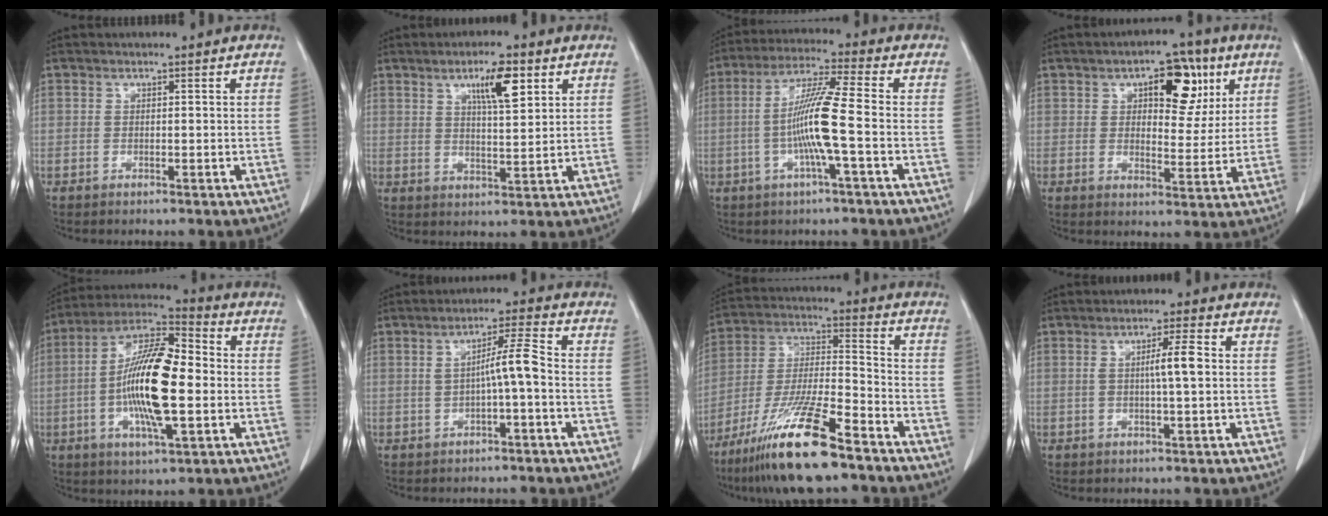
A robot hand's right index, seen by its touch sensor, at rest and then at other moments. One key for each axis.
{"total": 6.8, "fx": 3.5, "fy": 1.2, "fz": 5.7, "tx": -0.098, "ty": 0.000, "tz": 0.058}
{"total": 9.7, "fx": -1.6, "fy": -0.6, "fz": 9.5, "tx": -0.188, "ty": 0.005, "tz": -0.035}
{"total": 9.7, "fx": 4.4, "fy": 4.6, "fz": 7.3, "tx": -0.094, "ty": 0.018, "tz": 0.064}
{"total": 16.5, "fx": -1.4, "fy": 3.9, "fz": 16.0, "tx": -0.304, "ty": 0.010, "tz": -0.027}
{"total": 4.7, "fx": -0.6, "fy": -0.1, "fz": 4.7, "tx": -0.073, "ty": 0.014, "tz": -0.006}
{"total": 16.5, "fx": -11.3, "fy": 1.7, "fz": 12.0, "tx": -0.254, "ty": -0.034, "tz": -0.206}
{"total": 3.9, "fx": 0.3, "fy": -0.1, "fz": 3.9, "tx": -0.069, "ty": 0.004, "tz": 0.007}